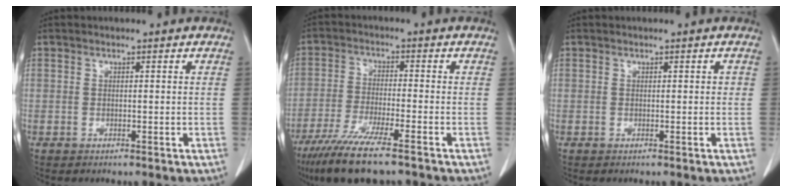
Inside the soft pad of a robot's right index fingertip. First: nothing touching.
{"total": 11.0, "force": [-8.0, 0.8, 7.4], "torque": [-0.134, -0.030, -0.137]}
{"total": 0.6, "force": [0.1, 0.4, 0.4], "torque": [-0.005, 0.007, 0.004]}